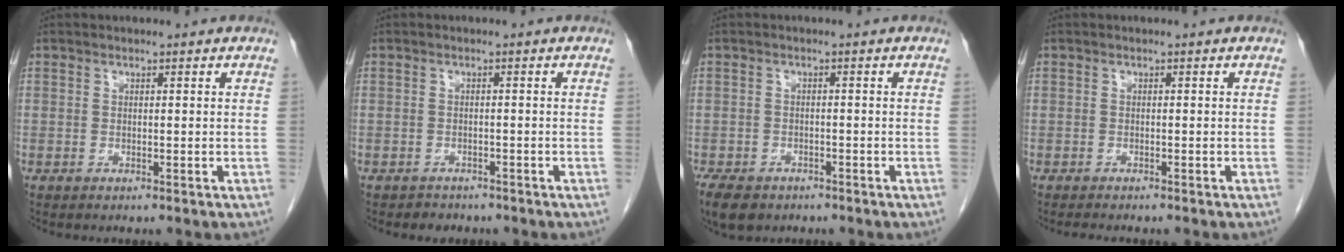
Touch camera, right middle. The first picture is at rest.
{"total": 2.3, "force": [-2.0, 1.2, 0.1], "torque": [-0.016, 0.001, -0.028]}
{"total": 8.1, "force": [-5.5, 4.8, 3.5], "torque": [-0.072, -0.008, -0.081]}
{"total": 2.9, "force": [-2.5, 0.5, 1.4], "torque": [-0.020, -0.005, -0.028]}